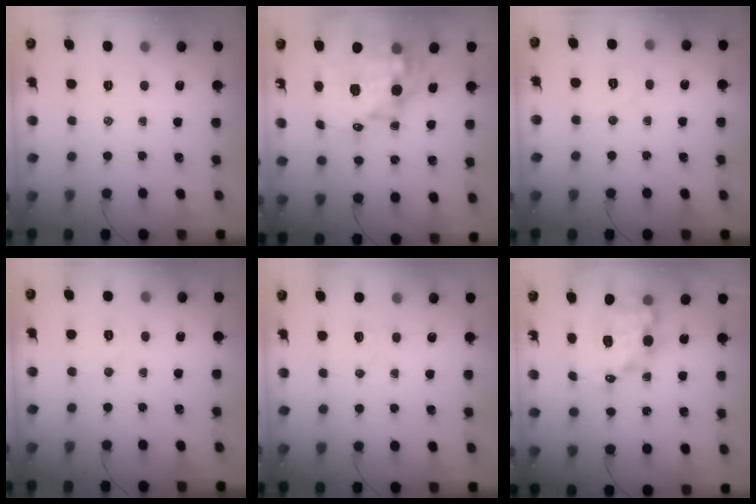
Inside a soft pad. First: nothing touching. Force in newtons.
{"total": 19.3, "press": 18.8, "slide": 4.2}
{"total": 5.1, "press": 5.0, "slide": 1.1}
{"total": 5.4, "press": 5.2, "slide": 1.4}
{"total": 4.3, "press": 4.2, "slide": 1.0}
{"total": 12.7, "press": 12.4, "slide": 2.9}